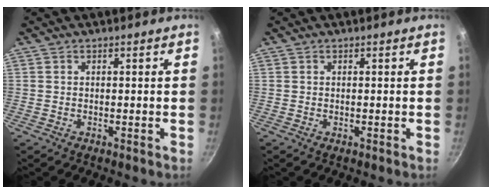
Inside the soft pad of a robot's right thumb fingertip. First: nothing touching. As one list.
[{"total": 0.0}]